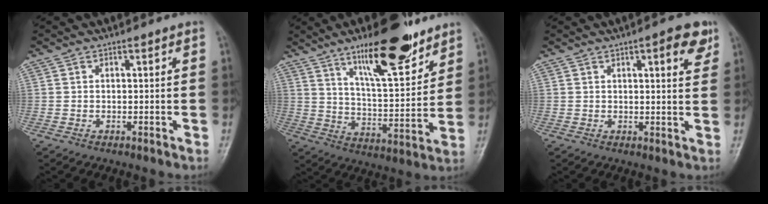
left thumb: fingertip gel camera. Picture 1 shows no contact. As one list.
[{"total": 17.1, "force": [11.4, 4.9, 11.9], "torque": [-0.158, -0.066, 0.190]}, {"total": 5.7, "force": [2.9, 1.7, 4.6], "torque": [-0.047, -0.011, 0.032]}]